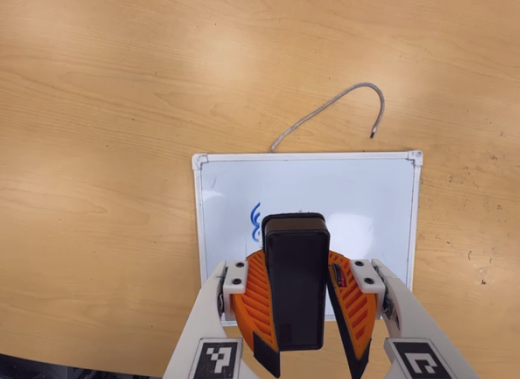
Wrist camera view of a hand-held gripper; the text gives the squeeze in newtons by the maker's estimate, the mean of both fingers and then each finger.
{"total": 11.4, "left": 10.6, "right": 12.3}